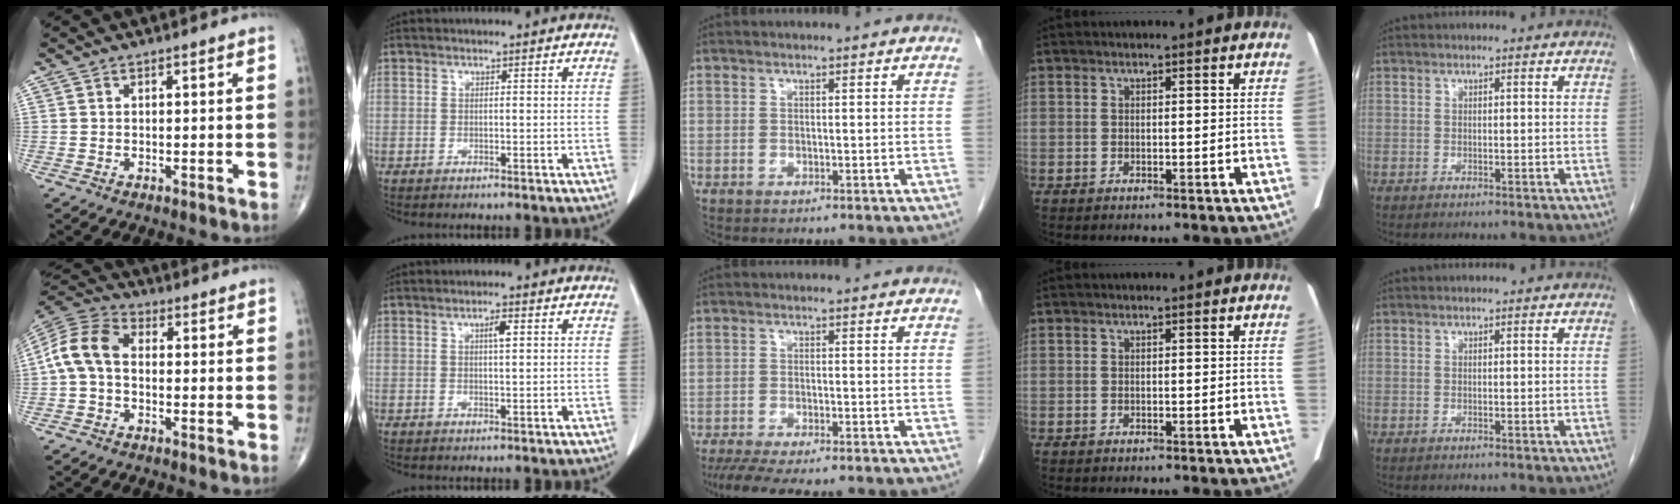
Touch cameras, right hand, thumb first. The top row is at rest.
{"thumb": {"total": 9.4, "force": [-0.5, 6.3, 7.0], "torque": [-0.137, 0.028, -0.025]}, "index": {"total": 2.0, "force": [0.7, 0.3, 1.8], "torque": [-0.032, 0.001, 0.011]}, "middle": {"total": 10.9, "force": [-9.3, 1.7, 5.4], "torque": [-0.074, -0.013, -0.135]}}